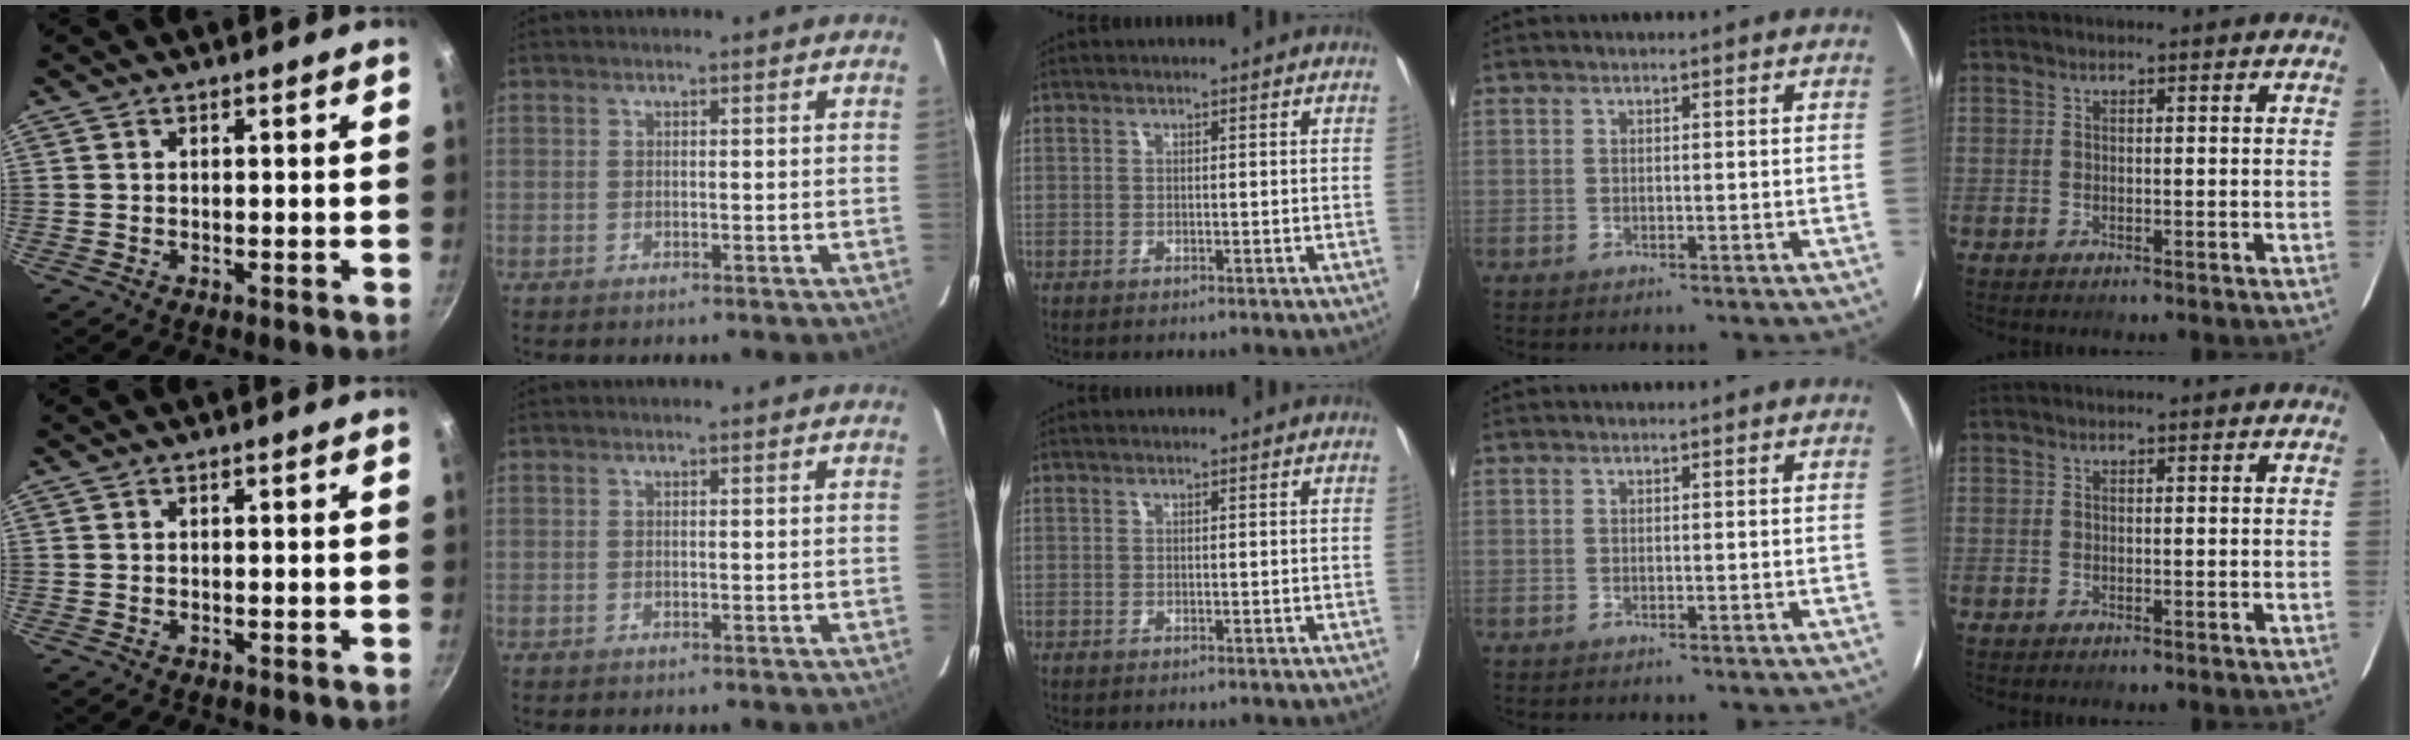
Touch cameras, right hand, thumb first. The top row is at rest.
{}